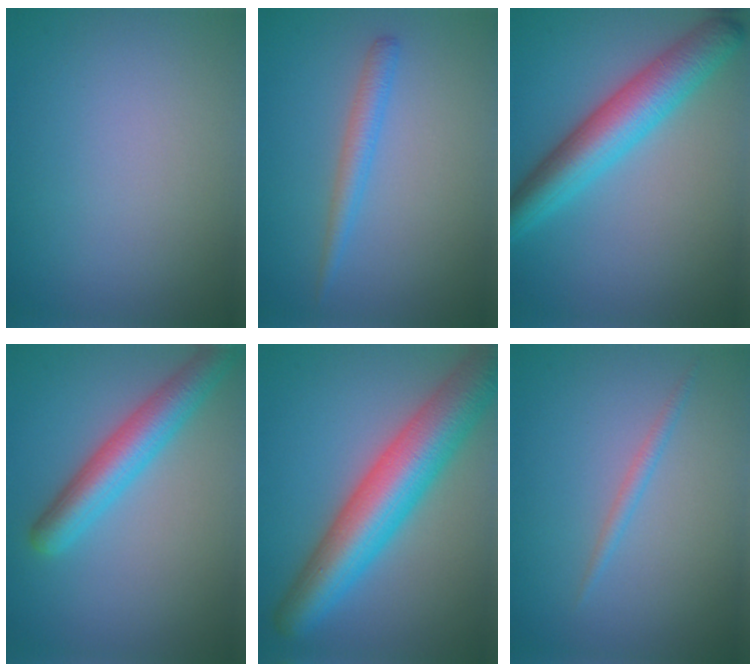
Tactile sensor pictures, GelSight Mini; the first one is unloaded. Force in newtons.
{"total": 2.0, "press": 2.0, "slide": 0.0}
{"total": 6.7, "press": 6.7, "slide": 0.0}
{"total": 5.0, "press": 5.0, "slide": 0.3}
{"total": 9.7, "press": 9.7, "slide": 0.3}
{"total": 1.0, "press": 1.0, "slide": 0.0}